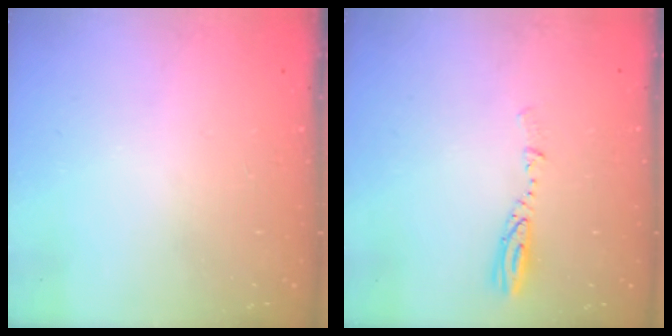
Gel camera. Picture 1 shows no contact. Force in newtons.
{"total": 3.6, "press": 3.5, "slide": 0.4}